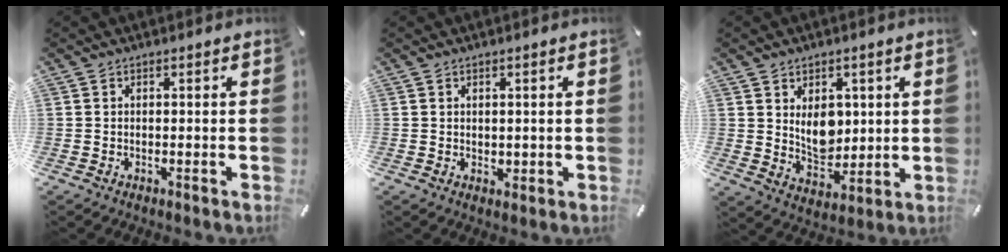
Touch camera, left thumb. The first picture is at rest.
{"total": 1.2, "force": [0.5, 1.1, 0.3], "torque": [0.001, 0.001, 0.006]}
{"total": 8.3, "force": [2.5, 6.3, 4.8], "torque": [-0.070, -0.011, 0.046]}